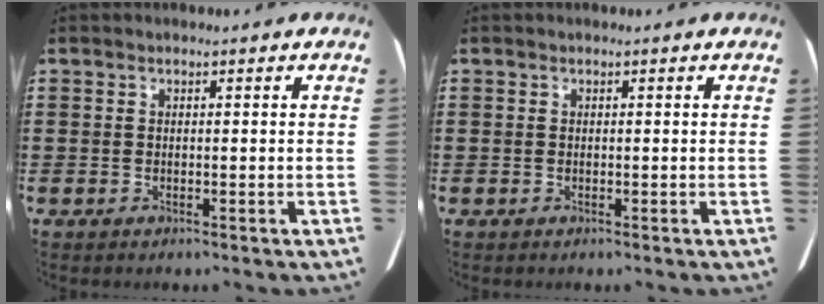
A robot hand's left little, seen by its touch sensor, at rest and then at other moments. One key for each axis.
{"total": 0.0}